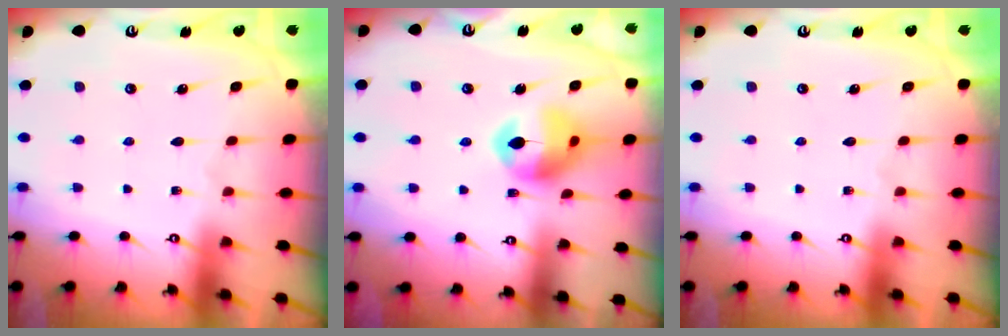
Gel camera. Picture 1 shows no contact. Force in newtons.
{"total": 13.7, "press": 13.6, "slide": 1.6}
{"total": 0.0}